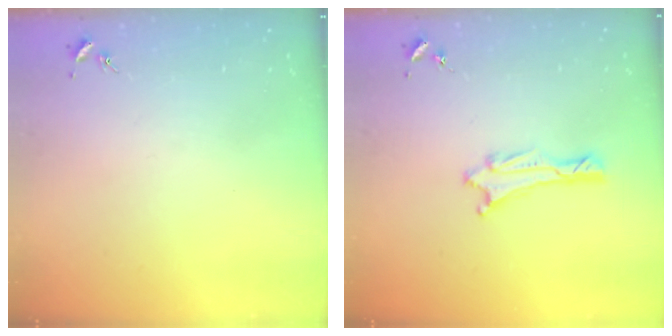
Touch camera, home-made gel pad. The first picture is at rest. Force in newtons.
{"total": 1.1, "press": 1.1, "slide": 0.1}